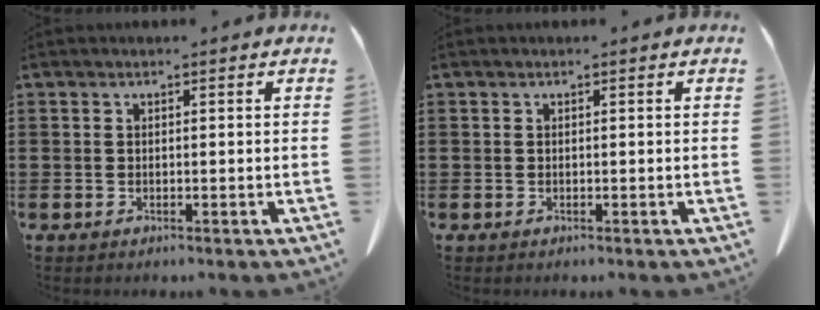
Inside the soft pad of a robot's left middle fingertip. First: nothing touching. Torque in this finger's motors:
{"motor_torque": [-0.09, -0.01, -0.01, 0.01]}